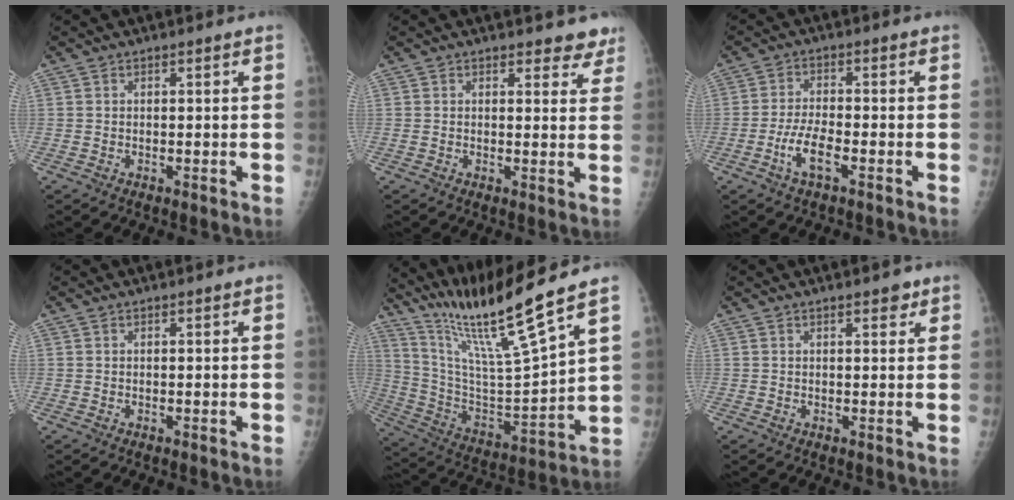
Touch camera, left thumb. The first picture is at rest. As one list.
[{"total": 4.5, "force": [4.0, 1.9, 0.8], "torque": [0.027, -0.021, 0.033]}, {"total": 5.5, "force": [-2.6, 1.8, 4.5], "torque": [-0.094, 0.012, -0.048]}, {"total": 0.0}, {"total": 18.1, "force": [14.5, -1.0, 10.8], "torque": [-0.178, -0.089, 0.280]}, {"total": 2.0, "force": [1.3, 0.9, 1.3], "torque": [-0.008, -0.005, 0.015]}]